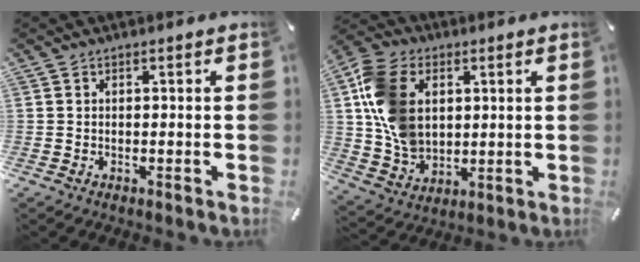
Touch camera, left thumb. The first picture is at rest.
{"total": 14.3, "force": [2.8, 11.0, 8.8], "torque": [-0.201, 0.013, 0.053]}